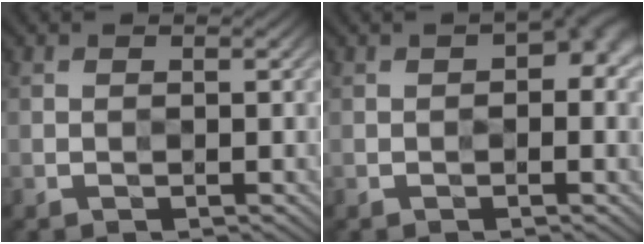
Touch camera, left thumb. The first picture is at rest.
{"total": 3.5, "force": [0.2, 2.0, 2.9], "torque": [-0.026, -0.001, 0.006]}